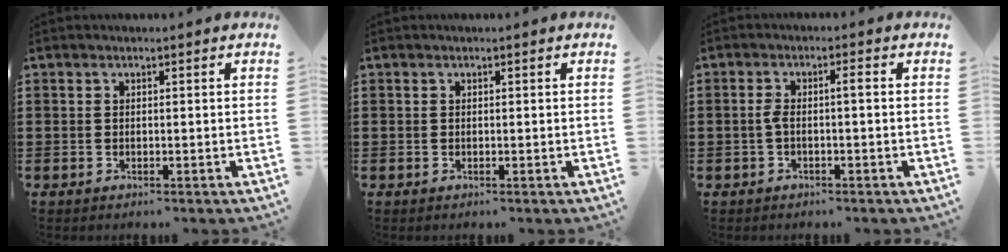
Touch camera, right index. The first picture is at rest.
{"total": 0.0}
{"total": 2.5, "force": [-0.5, 0.3, 2.4], "torque": [-0.060, -0.002, -0.016]}